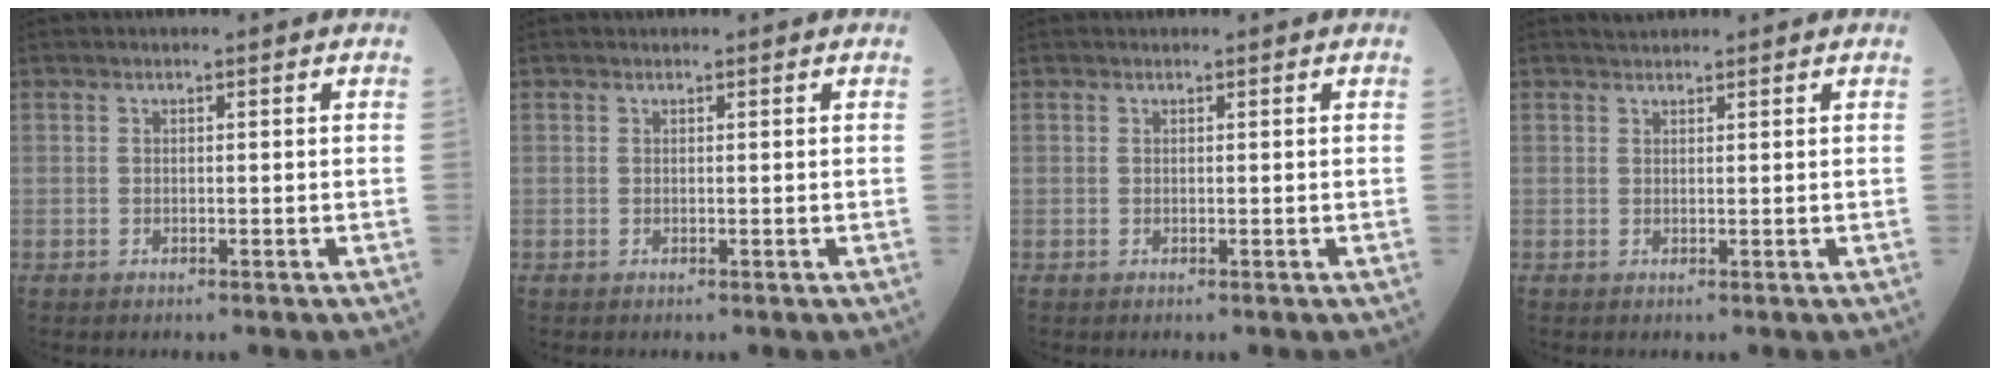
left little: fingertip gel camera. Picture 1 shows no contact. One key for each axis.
{"total": 0.0}
{"total": 0.0}
{"total": 1.2, "fx": 1.2, "fy": 0.2, "fz": 0.1, "tx": -0.009, "ty": 0.012, "tz": 0.025}